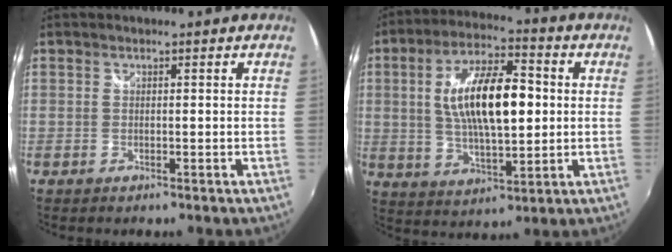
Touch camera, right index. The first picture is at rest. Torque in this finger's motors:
{"motor_torque": [0.90, -0.22, 0.63, 0.21]}